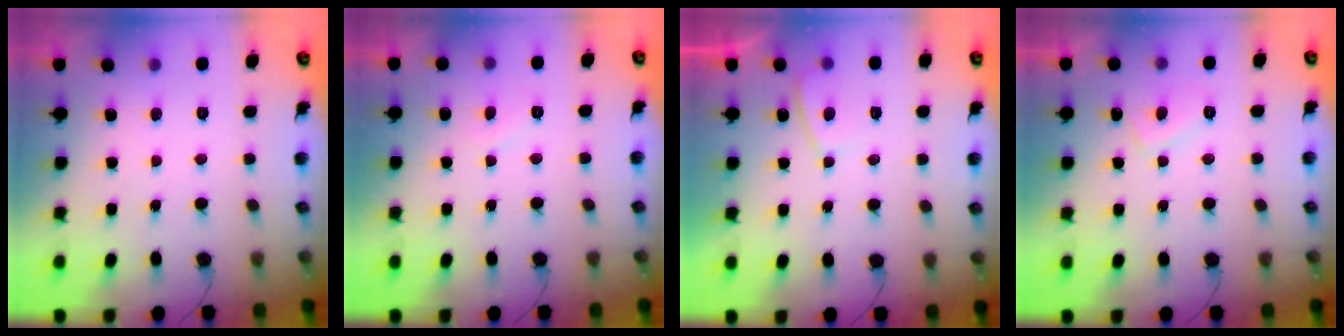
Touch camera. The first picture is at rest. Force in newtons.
{"total": 2.1, "press": 2.0, "slide": 0.5}
{"total": 2.8, "press": 2.8, "slide": 0.7}
{"total": 3.1, "press": 3.0, "slide": 0.8}